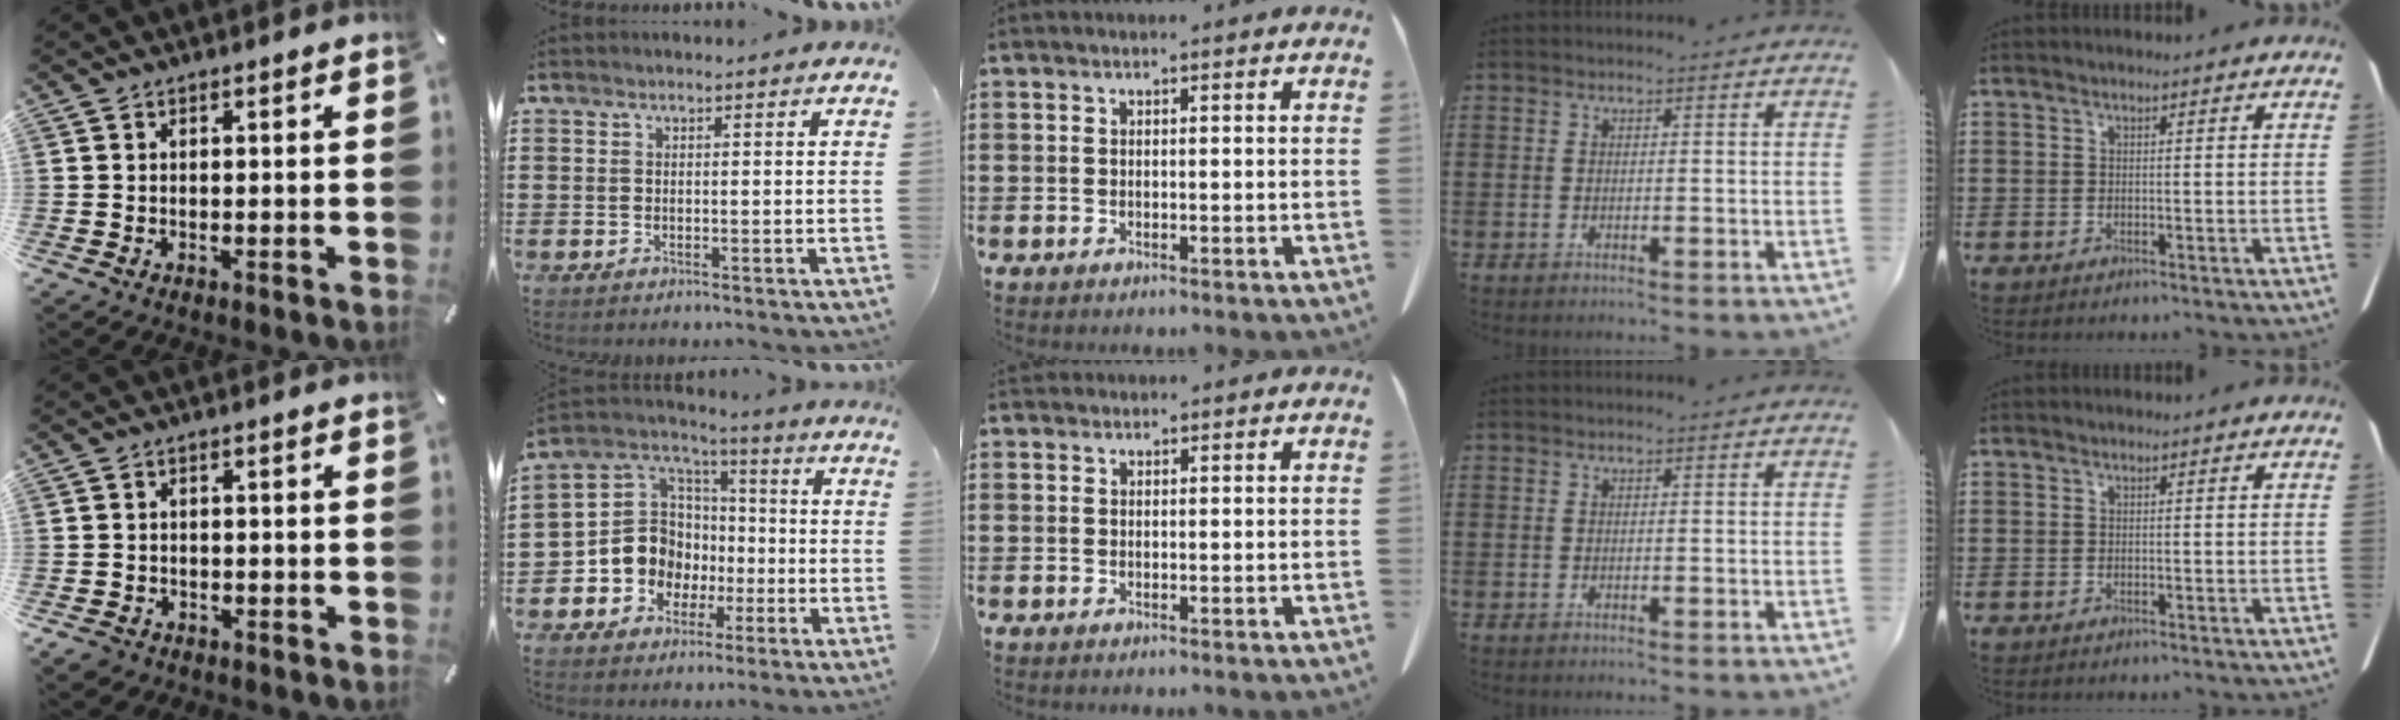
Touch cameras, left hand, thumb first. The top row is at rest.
{"thumb": {"total": 2.3, "force": [-1.5, 1.7, 0.6], "torque": [-0.017, 0.006, -0.033]}, "index": {"total": 10.2, "force": [-2.3, 9.4, 3.1], "torque": [-0.113, 0.004, -0.042]}, "middle": {"total": 0.6, "force": [0.6, 0.3, 0.1], "torque": [-0.002, 0.000, 0.012]}}